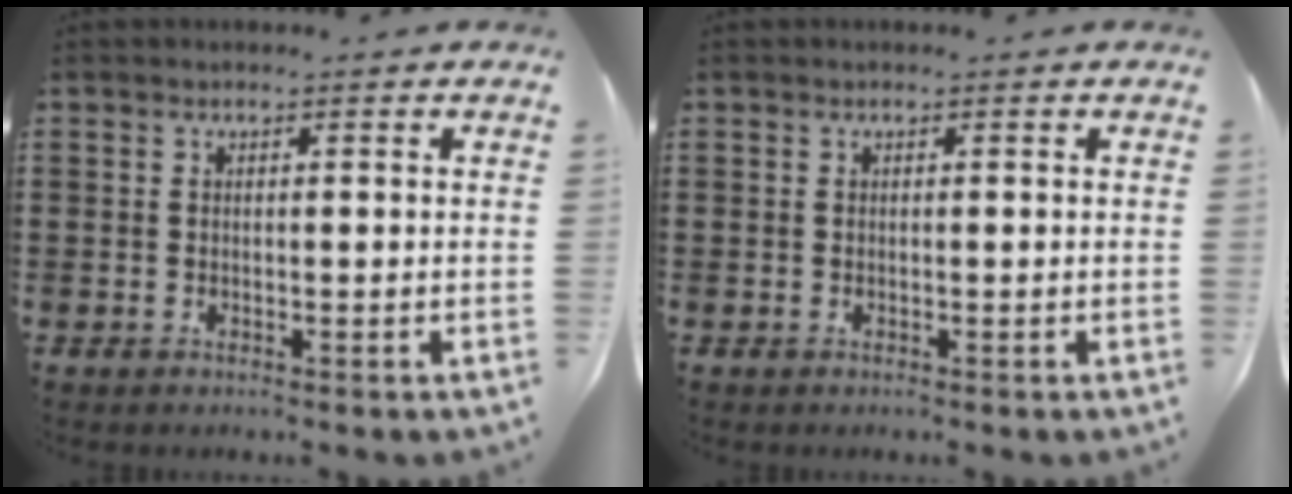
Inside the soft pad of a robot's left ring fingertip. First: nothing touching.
{"total": 0.0}